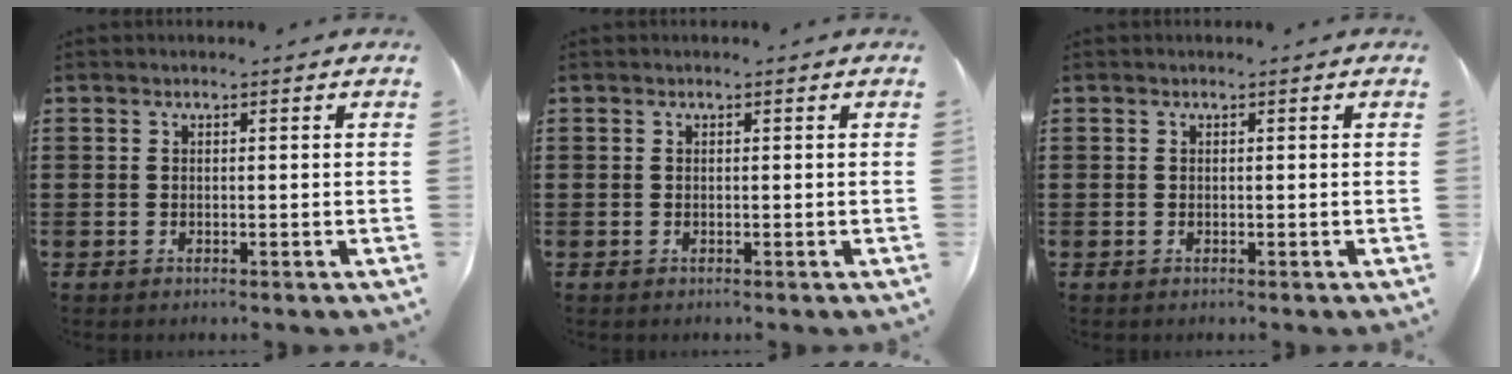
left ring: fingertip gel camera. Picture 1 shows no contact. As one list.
[{"total": 0.0}, {"total": 0.0}]